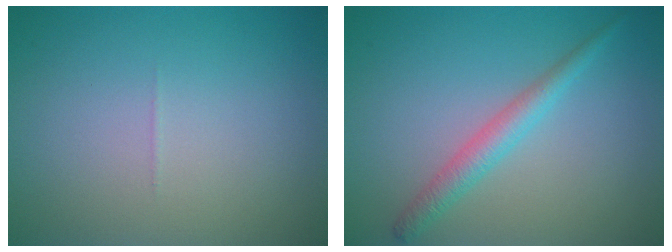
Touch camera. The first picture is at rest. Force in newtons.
{"total": 2.4, "press": 2.4, "slide": 0.1}